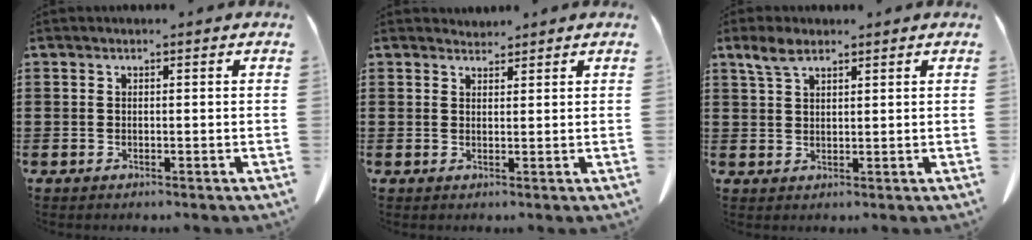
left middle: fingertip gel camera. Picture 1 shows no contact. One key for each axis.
{"total": 1.5, "fx": 1.5, "fy": 0.3, "fz": -0.1, "tx": -0.001, "ty": 0.002, "tz": 0.029}
{"total": 3.7, "fx": 2.4, "fy": 1.6, "fz": 2.4, "tx": -0.053, "ty": 0.005, "tz": 0.044}